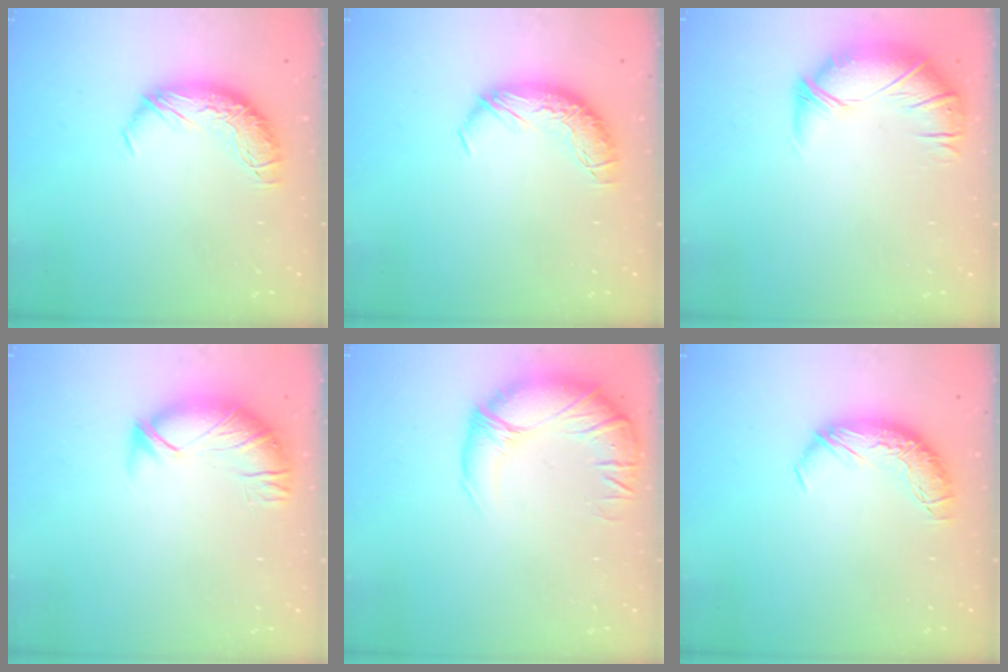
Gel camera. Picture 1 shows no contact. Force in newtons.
{"total": 0.0}
{"total": 3.5, "press": 2.5, "slide": 2.5}
{"total": 3.5, "press": 2.5, "slide": 2.5}
{"total": 5.3, "press": 3.6, "slide": 3.8}
{"total": 0.0}